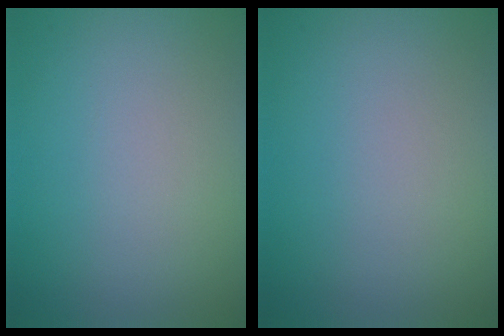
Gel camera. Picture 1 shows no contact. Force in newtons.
{"total": 0.0}